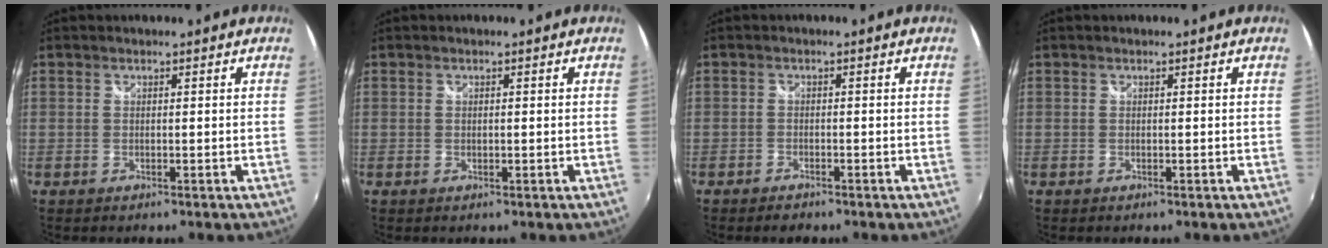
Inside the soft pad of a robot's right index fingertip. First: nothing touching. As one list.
[{"total": 0.0}, {"total": 2.2, "force": [-1.8, 0.9, 0.8], "torque": [-0.023, -0.003, -0.032]}, {"total": 0.0}]